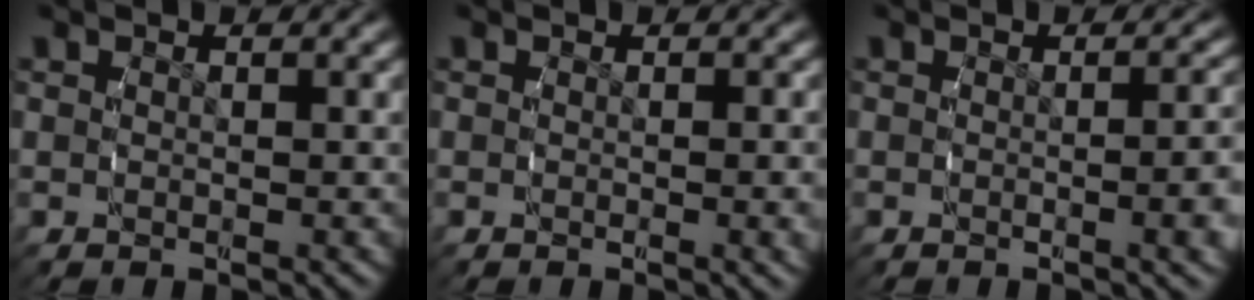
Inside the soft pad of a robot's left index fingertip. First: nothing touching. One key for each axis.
{"total": 1.2, "fx": -0.1, "fy": -0.1, "fz": 1.2, "tx": -0.007, "ty": 0.009, "tz": -0.009}
{"total": 3.0, "fx": -0.7, "fy": 0.4, "fz": 2.9, "tx": -0.024, "ty": 0.012, "tz": -0.019}